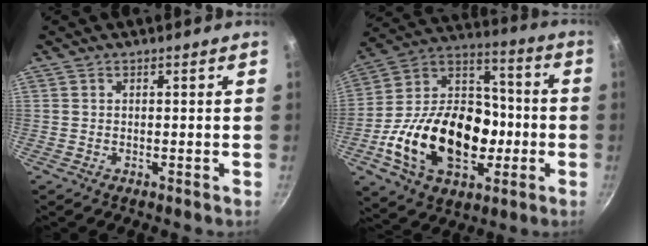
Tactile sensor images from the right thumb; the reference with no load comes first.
{"total": 26.8, "force": [-6.3, 18.1, 18.8], "torque": [-0.300, 0.055, -0.108]}